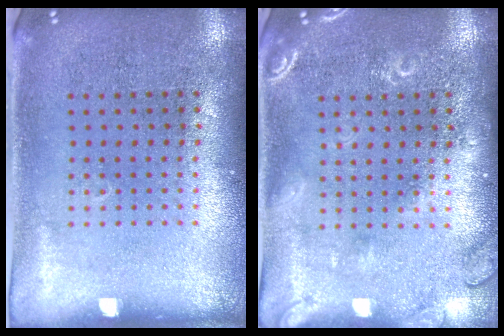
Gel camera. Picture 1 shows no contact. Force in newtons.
{"total": 2.5, "press": 2.4, "slide": 0.5}